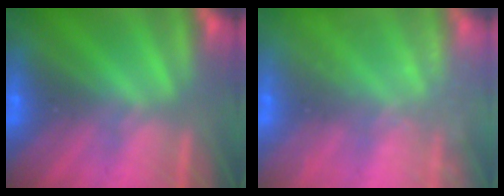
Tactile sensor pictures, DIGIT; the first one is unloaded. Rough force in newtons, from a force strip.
{"total": 2.4}